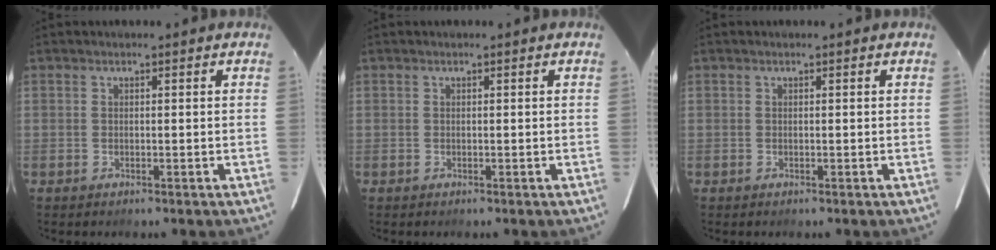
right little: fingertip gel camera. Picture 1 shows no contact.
{"total": 0.0}
{"total": 0.0}